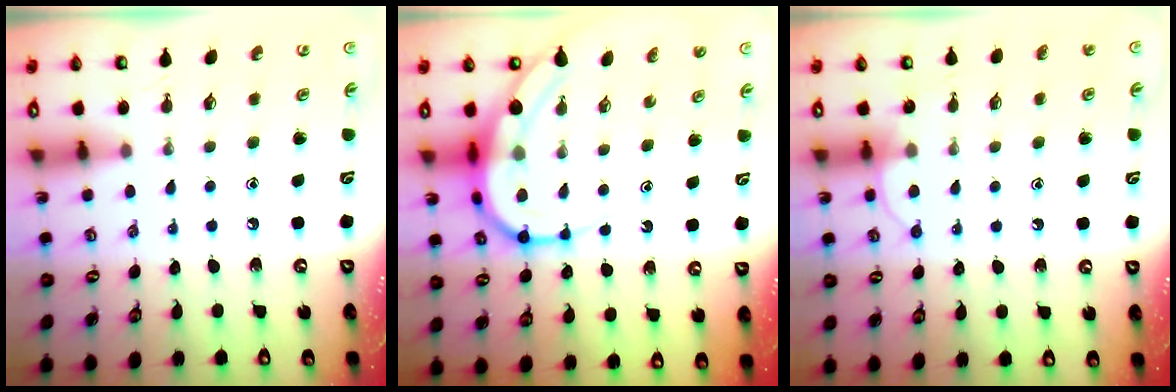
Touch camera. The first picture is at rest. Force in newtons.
{"total": 11.3, "press": 11.3, "slide": 1.1}
{"total": 7.0, "press": 7.0, "slide": 0.7}